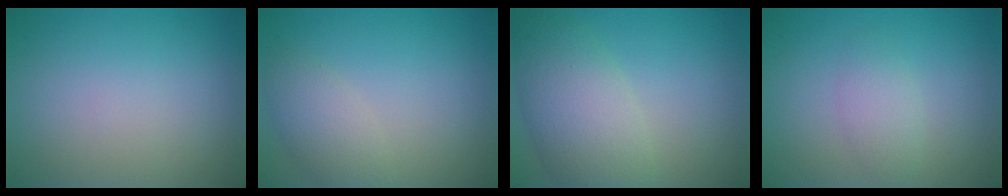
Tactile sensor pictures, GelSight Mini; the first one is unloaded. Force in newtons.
{"total": 2.6, "press": 2.6, "slide": 0.1}
{"total": 6.3, "press": 6.3, "slide": 0.1}
{"total": 1.9, "press": 1.9, "slide": 0.0}